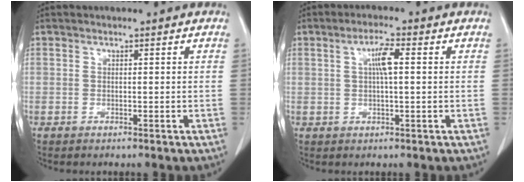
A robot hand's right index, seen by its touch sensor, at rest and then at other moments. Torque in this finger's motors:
{"motor_torque": [0.46, -0.06, 0.12, 0.07]}